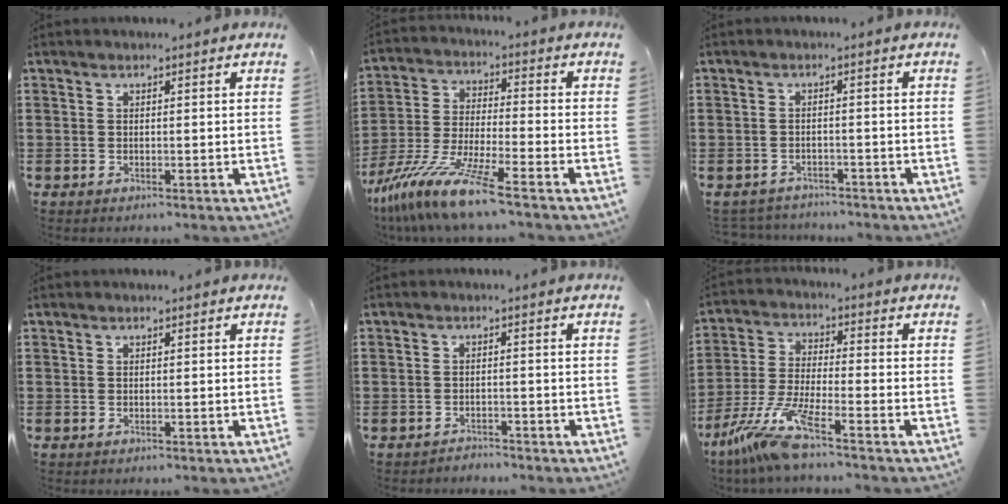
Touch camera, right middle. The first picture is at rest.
{"total": 11.4, "force": [-9.4, -0.3, 6.5], "torque": [-0.147, -0.006, -0.190]}
{"total": 2.0, "force": [-1.9, 0.4, -0.2], "torque": [-0.004, -0.003, -0.043]}
{"total": 0.0}
{"total": 1.9, "force": [-1.8, 0.3, -0.3], "torque": [-0.001, 0.001, -0.042]}
{"total": 9.1, "force": [-6.9, 0.2, 5.8], "torque": [-0.144, -0.017, -0.144]}